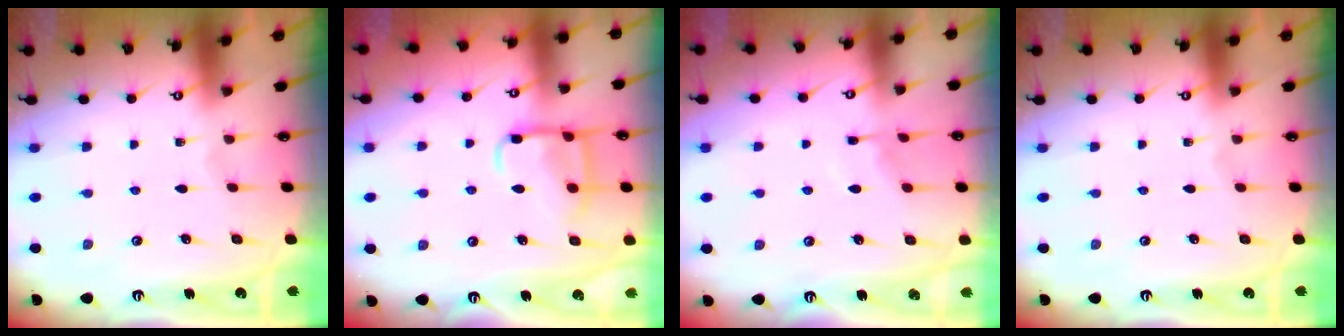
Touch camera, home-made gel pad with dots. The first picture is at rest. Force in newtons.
{"total": 11.2, "press": 11.1, "slide": 1.2}
{"total": 4.7, "press": 4.6, "slide": 0.6}
{"total": 0.0}